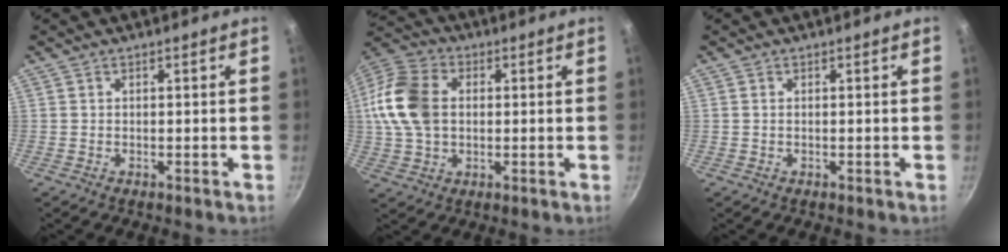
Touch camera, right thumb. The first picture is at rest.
{"total": 14.4, "force": [1.3, 10.1, 10.2], "torque": [-0.192, 0.018, 0.012]}
{"total": 0.0}